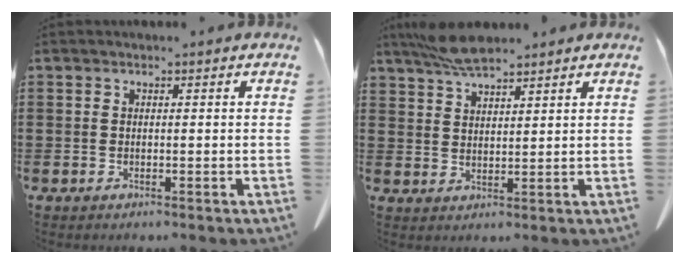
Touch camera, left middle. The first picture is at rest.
{"total": 5.4, "force": [4.6, 1.3, 2.5], "torque": [-0.062, -0.006, 0.088]}